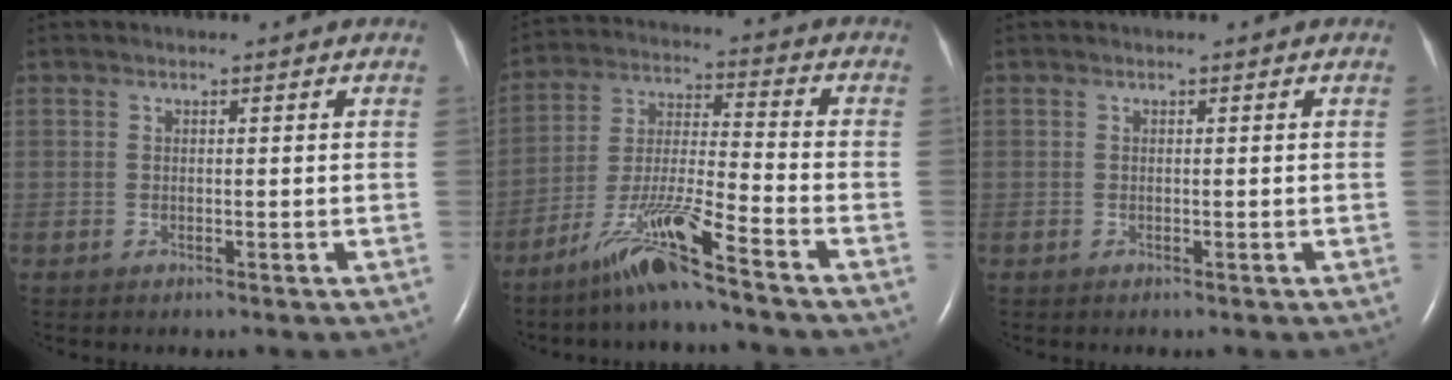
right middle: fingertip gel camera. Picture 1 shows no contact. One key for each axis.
{"total": 10.9, "fx": -7.9, "fy": -0.6, "fz": 7.6, "tx": -0.153, "ty": -0.022, "tz": -0.152}
{"total": 0.0}